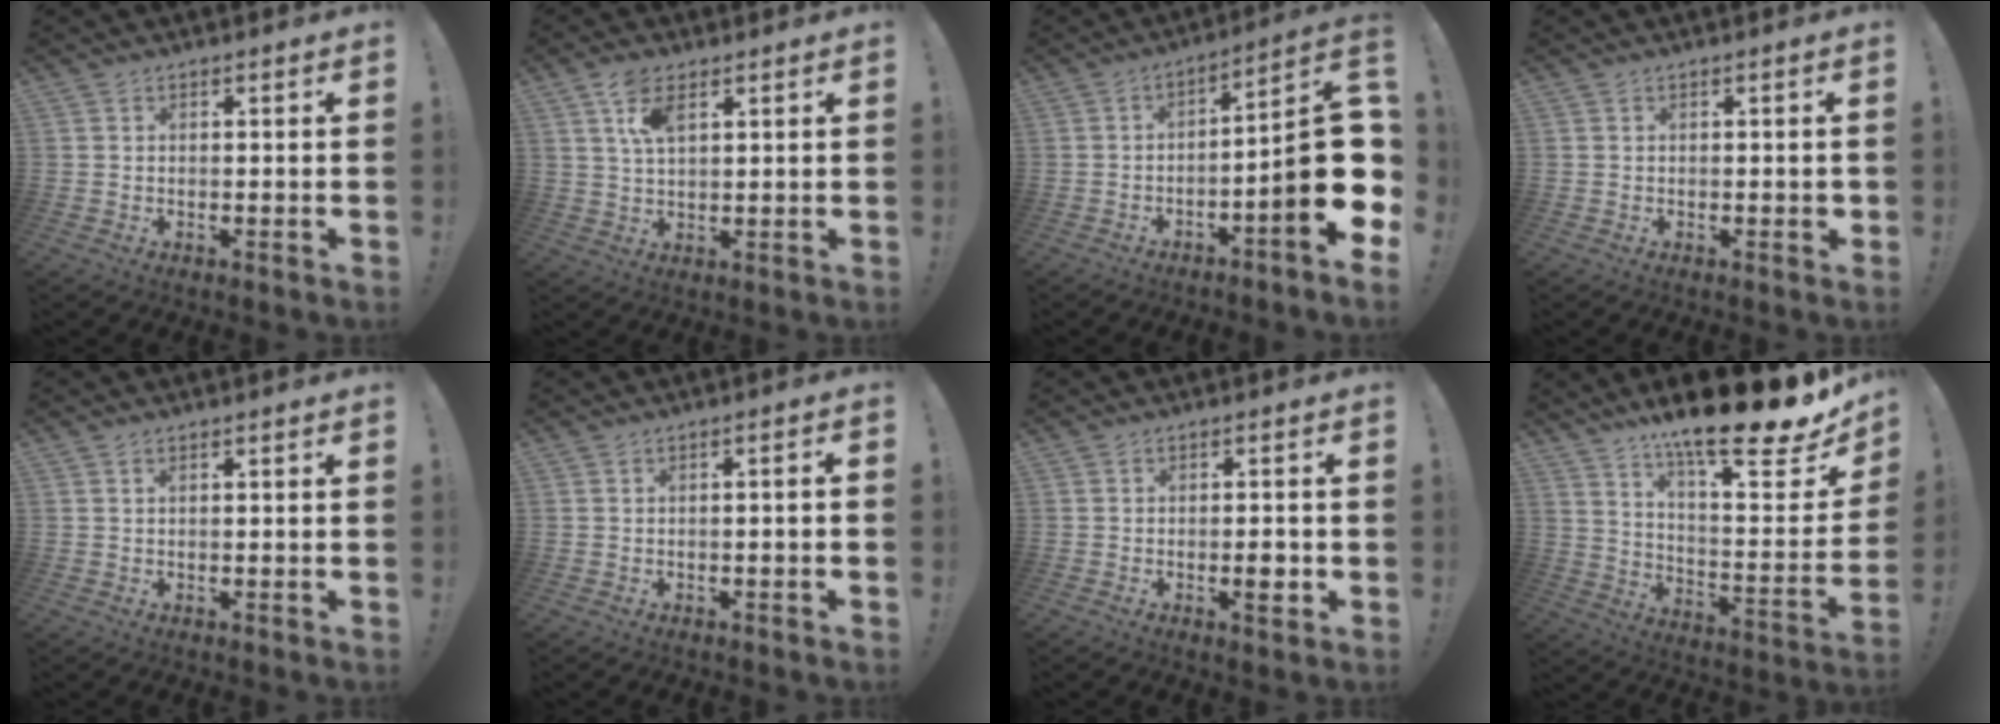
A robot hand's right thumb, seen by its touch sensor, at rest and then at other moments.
{"total": 7.0, "force": [3.5, 3.1, 5.2], "torque": [-0.099, -0.002, 0.065]}
{"total": 16.9, "force": [-3.0, 2.8, 16.4], "torque": [-0.220, 0.007, -0.046]}
{"total": 0.8, "force": [0.0, 0.5, 0.7], "torque": [-0.003, 0.001, -0.002]}
{"total": 0.6, "force": [0.3, 0.3, 0.5], "torque": [-0.018, 0.005, 0.008]}
{"total": 2.0, "force": [-1.0, -0.3, 1.7], "torque": [-0.028, 0.001, -0.018]}
{"total": 1.9, "force": [-0.5, 0.6, 1.7], "torque": [-0.012, -0.003, -0.012]}
{"total": 21.8, "force": [16.5, 3.0, 14.0], "torque": [-0.217, -0.128, 0.260]}